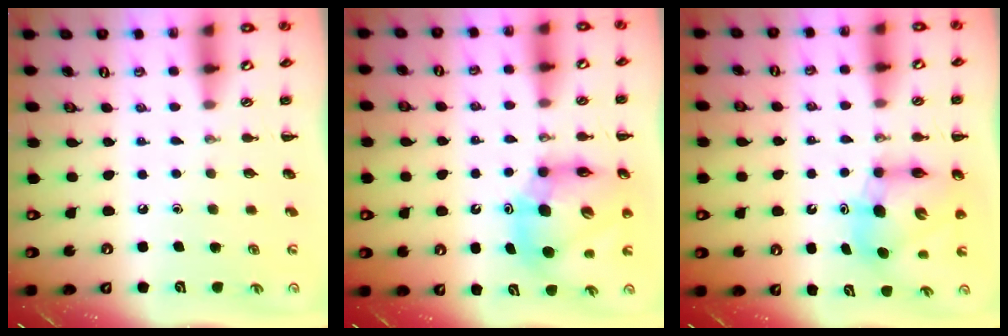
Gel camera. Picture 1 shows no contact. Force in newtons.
{"total": 13.6, "press": 13.0, "slide": 4.1}
{"total": 8.4, "press": 8.0, "slide": 2.5}